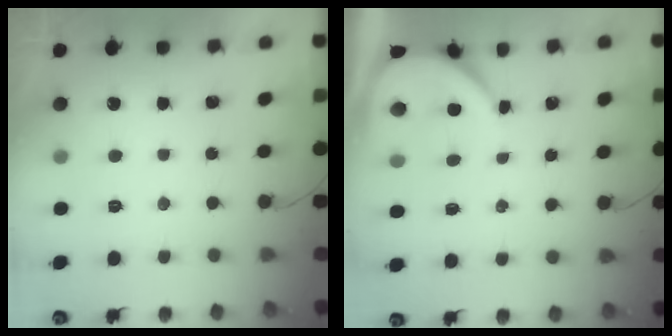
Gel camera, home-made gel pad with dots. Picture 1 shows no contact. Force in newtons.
{"total": 3.8, "press": 3.7, "slide": 0.4}